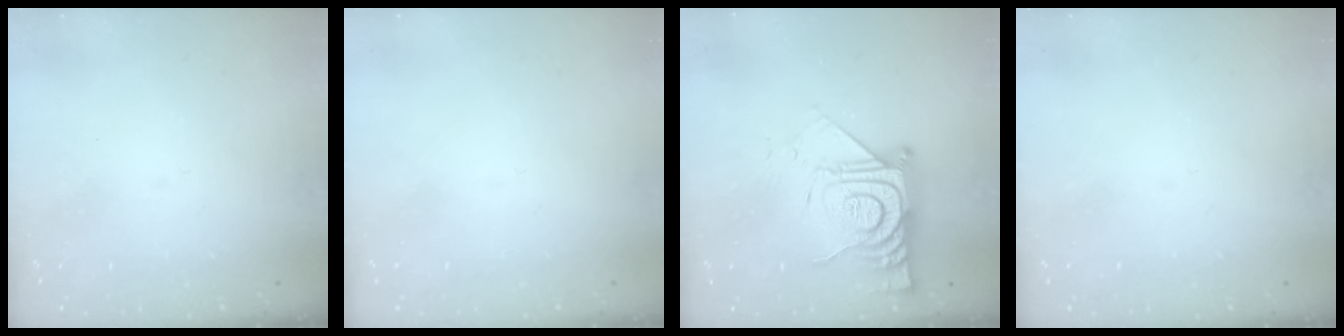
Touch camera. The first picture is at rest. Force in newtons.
{"total": 1.5, "press": 1.5, "slide": 0.1}
{"total": 16.7, "press": 16.7, "slide": 1.2}
{"total": 0.0}